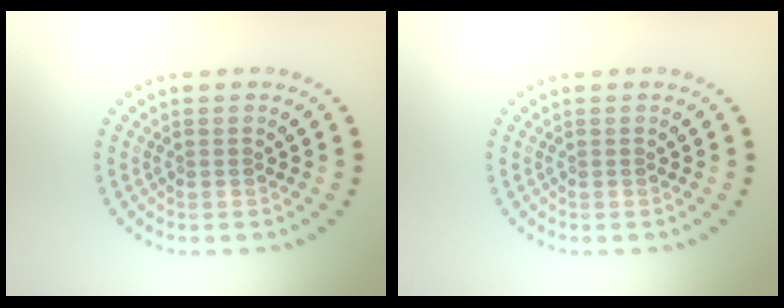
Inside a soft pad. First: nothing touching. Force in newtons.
{"total": 0.0}